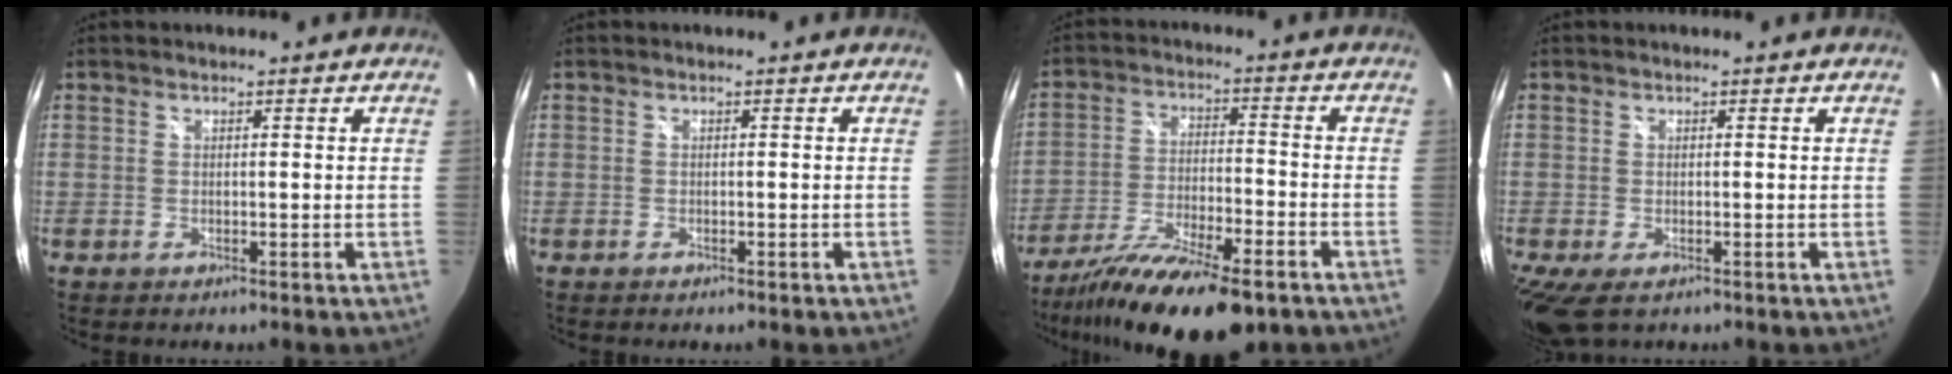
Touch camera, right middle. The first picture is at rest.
{"total": 0.8, "force": [-0.7, 0.2, 0.5], "torque": [-0.008, -0.002, -0.011]}
{"total": 18.0, "force": [-13.4, 4.2, 11.3], "torque": [-0.217, -0.045, -0.227]}
{"total": 5.2, "force": [-2.9, 2.2, 3.7], "torque": [-0.073, -0.026, -0.044]}